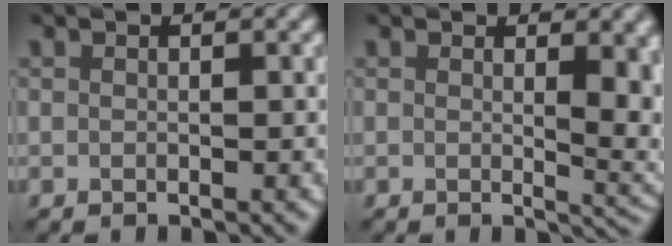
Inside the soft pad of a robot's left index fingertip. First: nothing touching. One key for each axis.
{"total": 6.3, "fx": 0.9, "fy": 2.5, "fz": 5.7, "tx": -0.046, "ty": -0.010, "tz": 0.021}